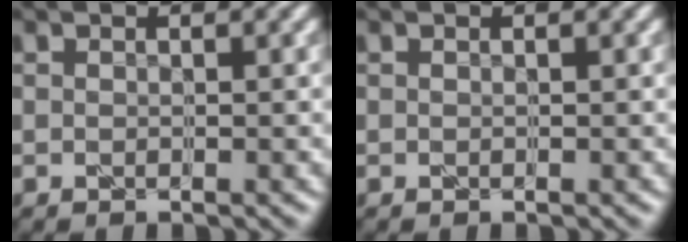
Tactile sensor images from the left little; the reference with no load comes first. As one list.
[{"total": 0.0}]